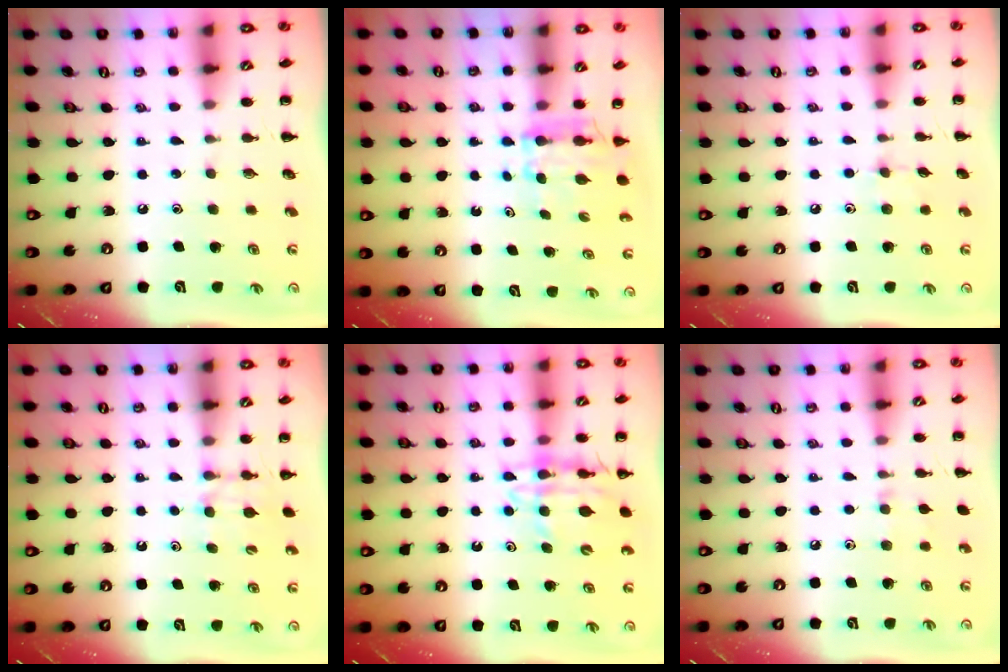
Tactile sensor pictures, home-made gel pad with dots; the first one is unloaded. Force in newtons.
{"total": 5.9, "press": 5.9, "slide": 0.7}
{"total": 5.9, "press": 5.6, "slide": 1.9}
{"total": 6.7, "press": 6.4, "slide": 1.7}
{"total": 12.0, "press": 11.3, "slide": 3.9}
{"total": 5.5, "press": 5.1, "slide": 2.0}